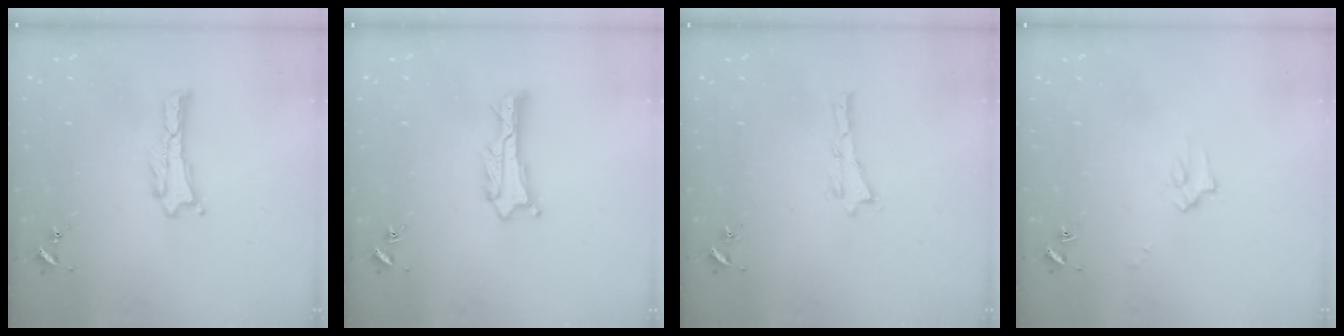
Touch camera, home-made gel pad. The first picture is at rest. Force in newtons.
{"total": 0.9, "press": 0.9, "slide": 0.1}
{"total": 0.0}
{"total": 2.2, "press": 2.2, "slide": 0.2}